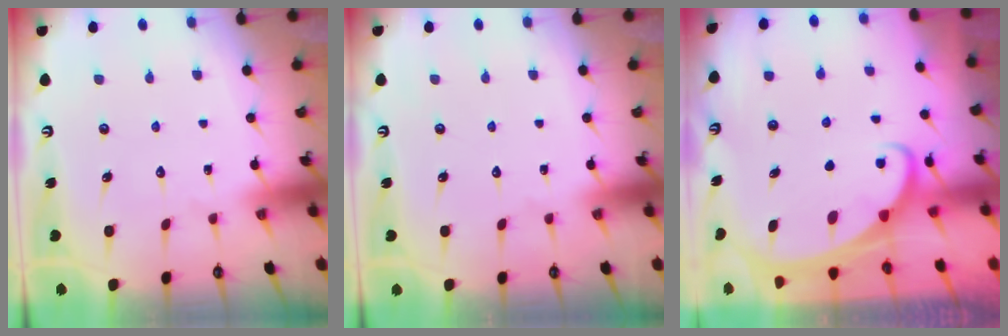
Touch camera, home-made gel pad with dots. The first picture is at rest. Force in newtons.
{"total": 0.0}
{"total": 1.9, "press": 1.9, "slide": 0.3}